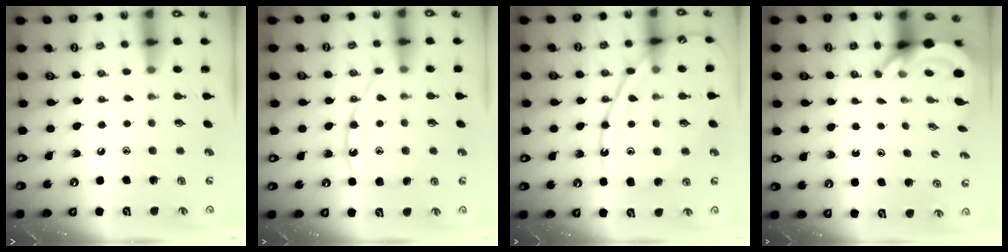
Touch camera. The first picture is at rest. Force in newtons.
{"total": 13.4, "press": 13.3, "slide": 1.1}
{"total": 13.7, "press": 13.7, "slide": 1.1}
{"total": 6.1, "press": 6.1, "slide": 1.0}